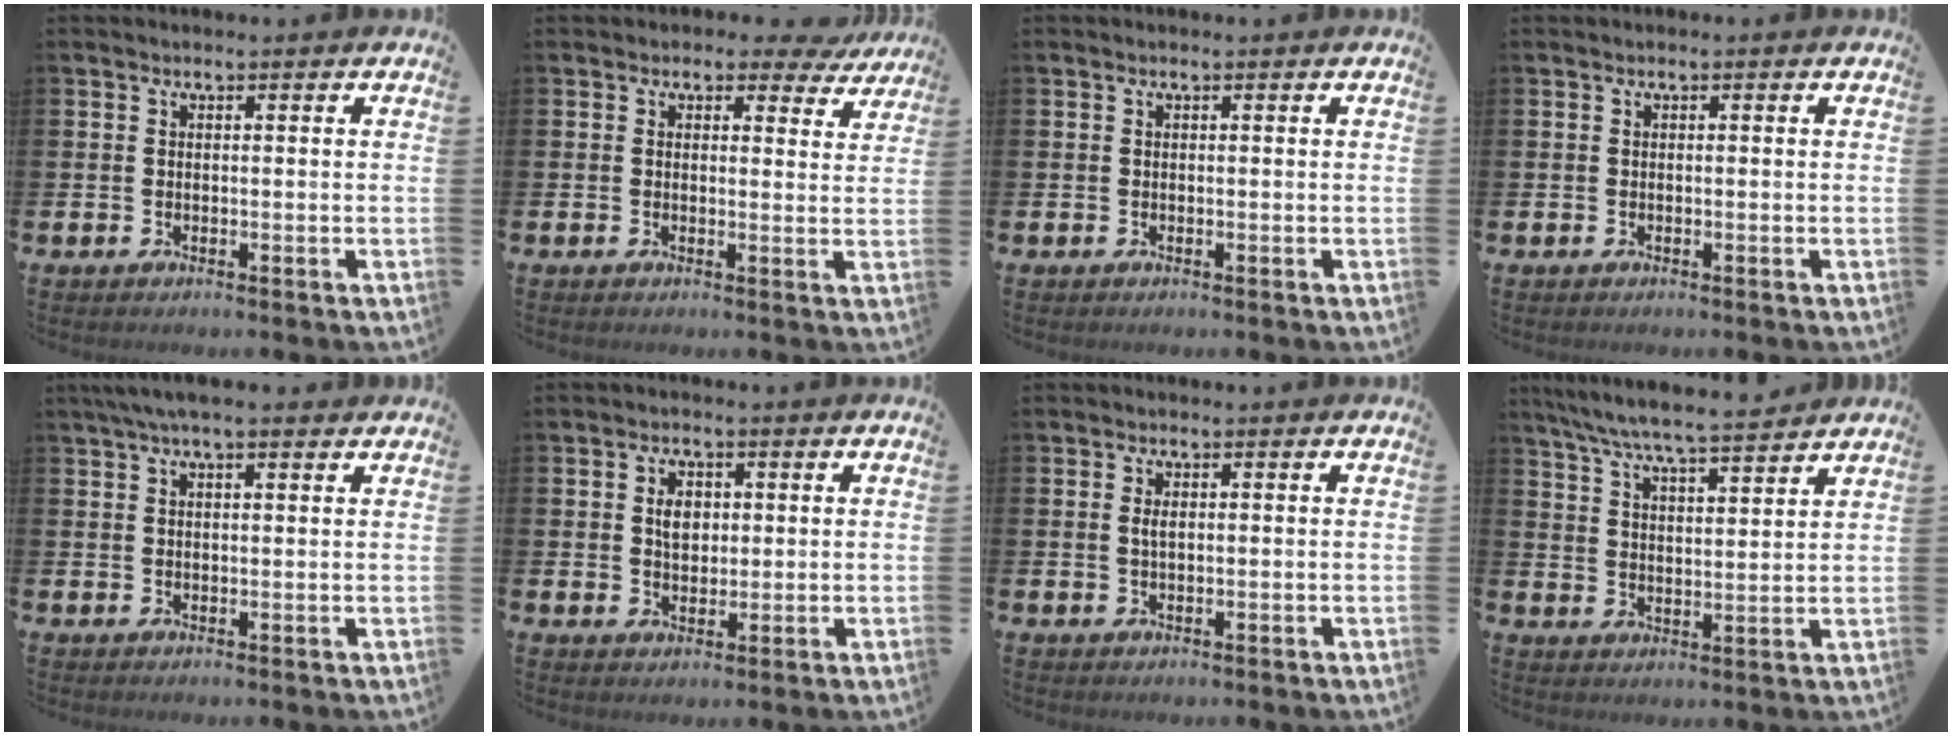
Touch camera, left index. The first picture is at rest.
{"total": 2.6, "force": [2.0, 1.4, 0.9], "torque": [-0.010, -0.008, 0.030]}
{"total": 0.0}
{"total": 0.0}
{"total": 3.8, "force": [2.9, 0.8, 2.4], "torque": [-0.050, 0.001, 0.052]}
{"total": 3.0, "force": [0.8, 2.1, 2.0], "torque": [-0.019, -0.001, 0.007]}
{"total": 1.3, "force": [0.2, 0.5, 1.2], "torque": [-0.015, 0.000, 0.000]}
{"total": 7.2, "force": [6.8, 0.1, 2.3], "torque": [-0.071, -0.041, 0.121]}